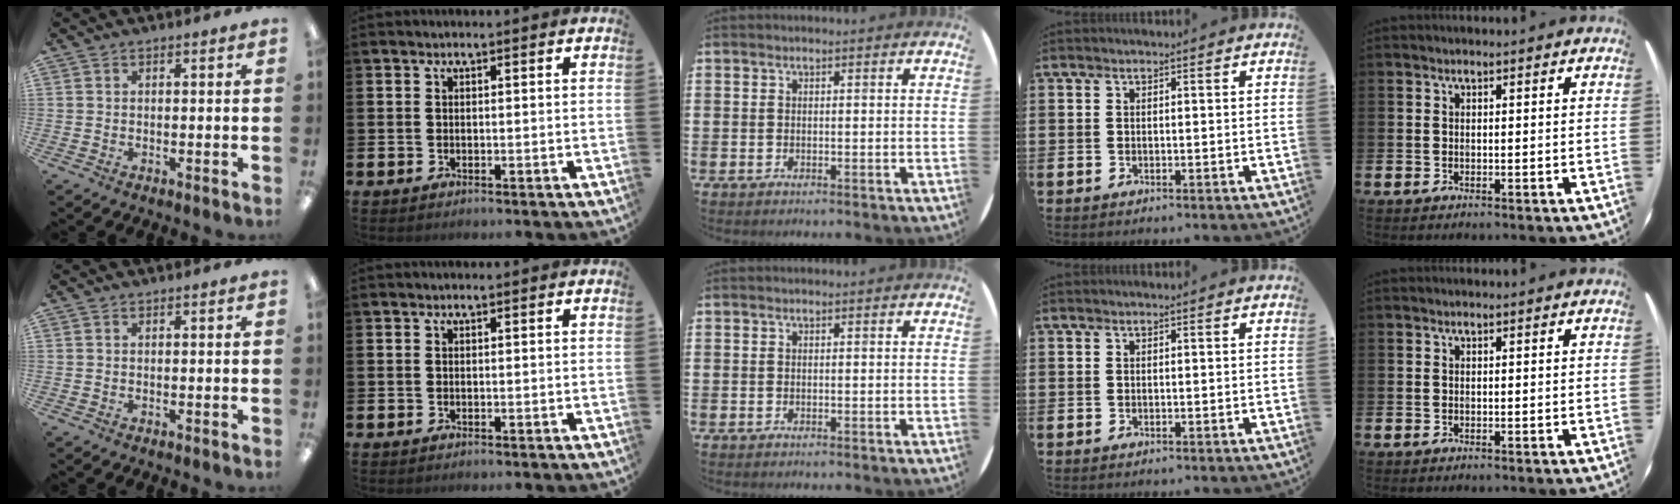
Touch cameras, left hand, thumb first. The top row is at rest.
{}